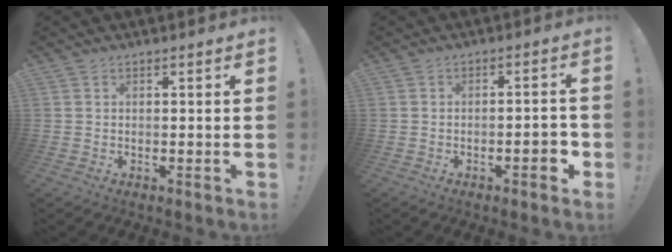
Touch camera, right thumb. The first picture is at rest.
{"total": 5.0, "force": [-2.2, 1.6, 4.2], "torque": [-0.049, 0.007, -0.036]}